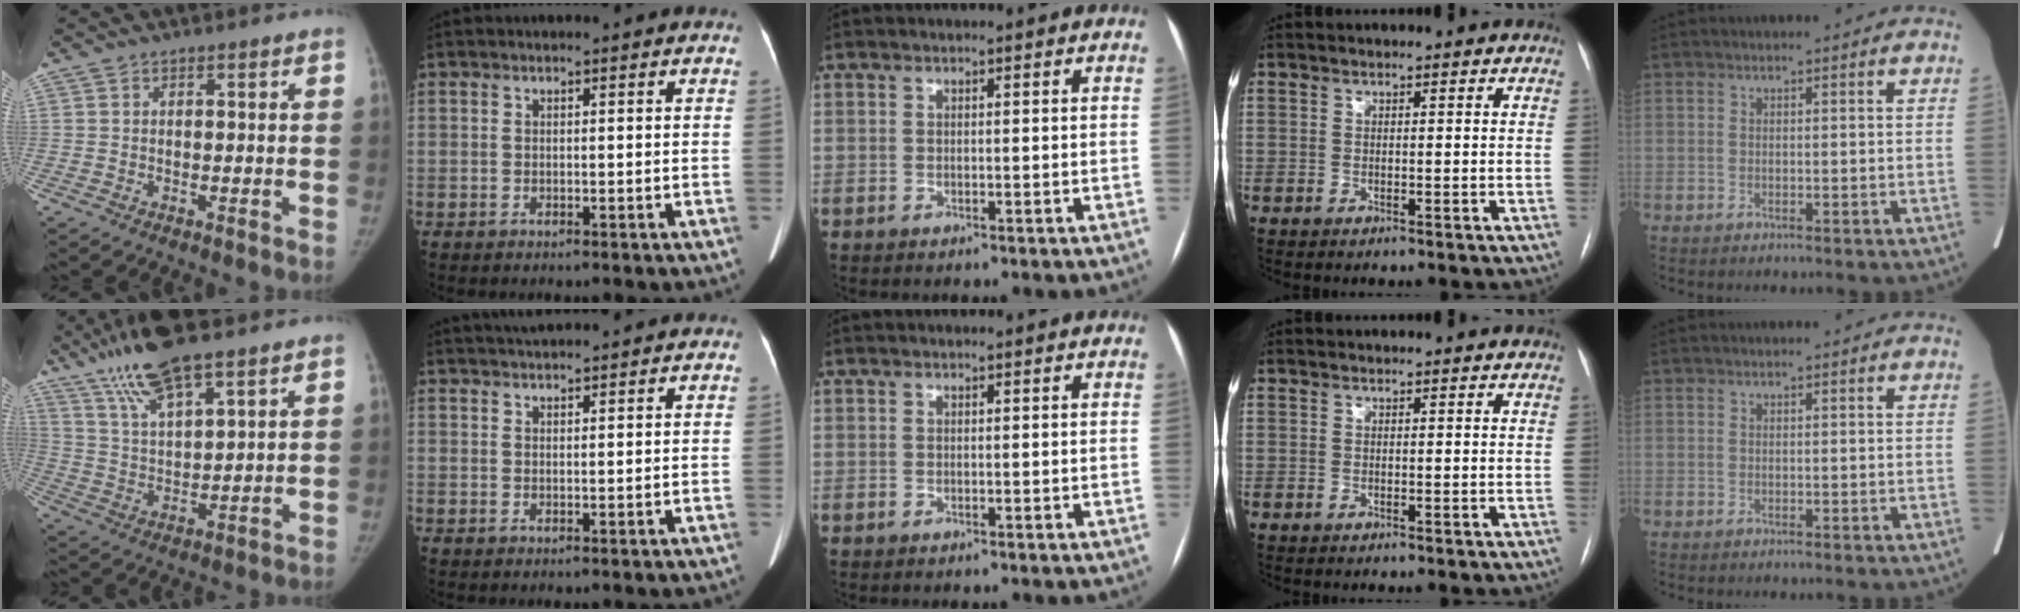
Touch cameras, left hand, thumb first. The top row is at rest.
{"thumb": {"total": 12.7, "force": [9.1, 2.7, 8.5], "torque": [-0.163, -0.030, 0.182]}, "index": {"total": 5.6, "force": [5.1, 0.0, 2.2], "torque": [-0.032, 0.022, 0.073]}}